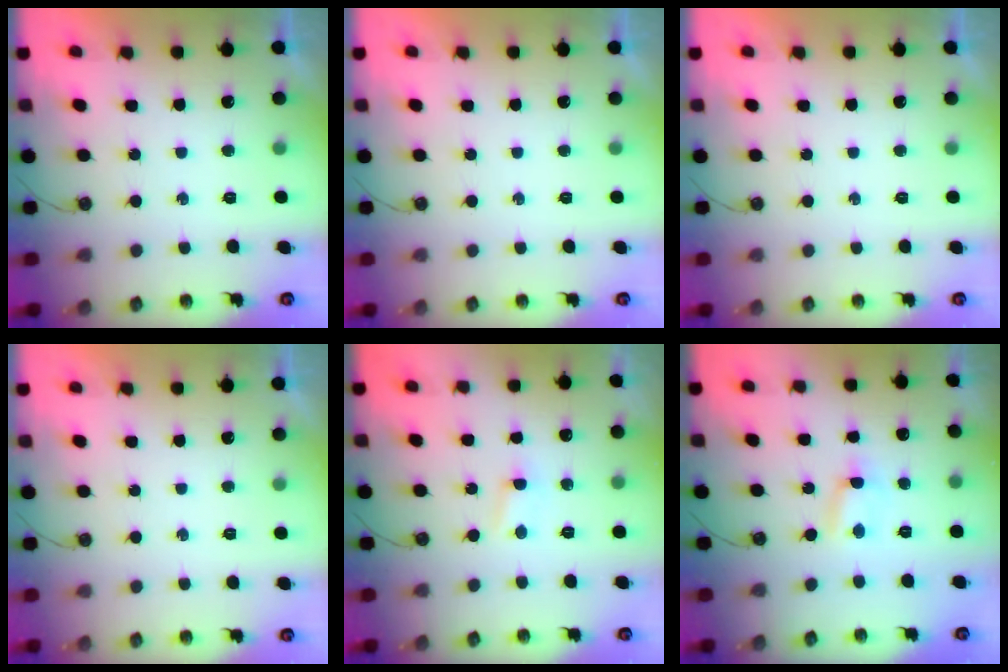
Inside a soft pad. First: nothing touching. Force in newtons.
{"total": 0.0}
{"total": 0.0}
{"total": 0.0}
{"total": 1.2, "press": 1.1, "slide": 0.2}
{"total": 1.2, "press": 1.1, "slide": 0.6}